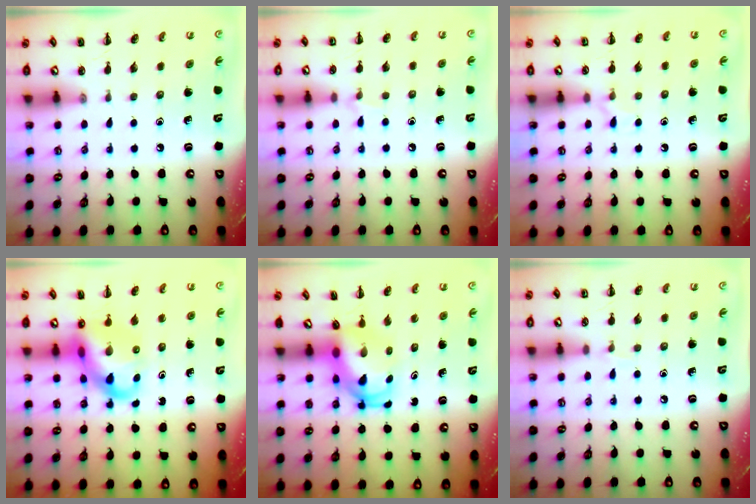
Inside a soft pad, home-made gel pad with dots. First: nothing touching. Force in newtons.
{"total": 5.2, "press": 5.0, "slide": 1.6}
{"total": 5.6, "press": 5.3, "slide": 1.8}
{"total": 11.7, "press": 11.3, "slide": 3.2}
{"total": 5.0, "press": 4.9, "slide": 0.8}
{"total": 3.8, "press": 3.6, "slide": 1.3}